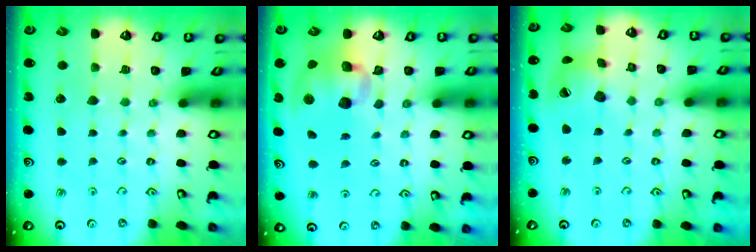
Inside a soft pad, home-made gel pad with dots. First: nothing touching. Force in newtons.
{"total": 12.5, "press": 12.3, "slide": 1.9}
{"total": 15.0, "press": 14.8, "slide": 2.1}